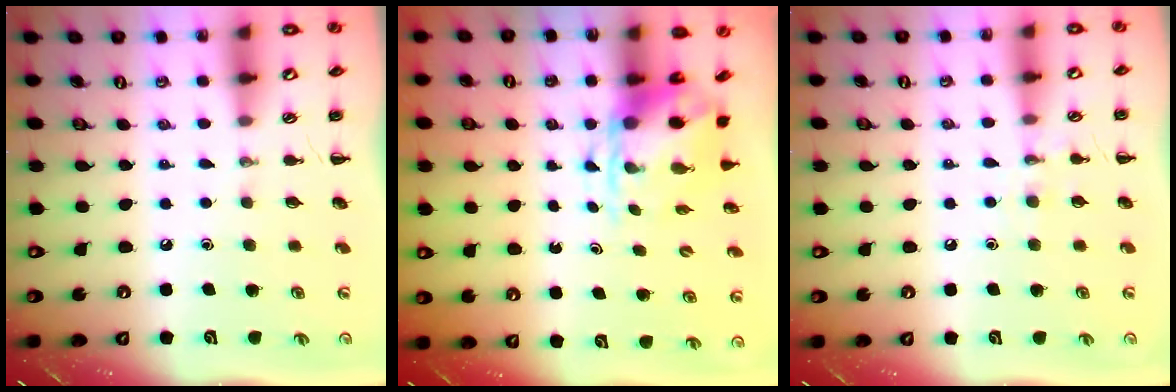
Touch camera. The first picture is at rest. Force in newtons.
{"total": 5.8, "press": 5.7, "slide": 1.1}
{"total": 7.0, "press": 6.8, "slide": 1.5}